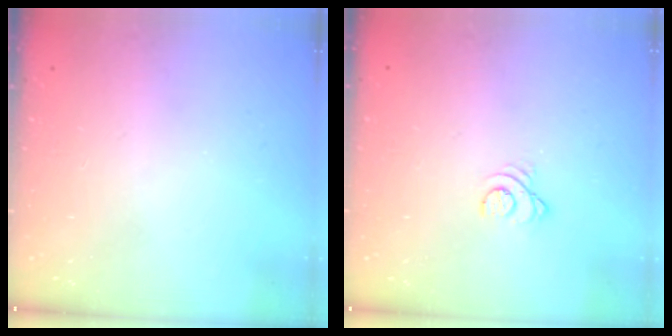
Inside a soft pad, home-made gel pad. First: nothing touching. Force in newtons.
{"total": 2.5, "press": 2.5, "slide": 0.2}